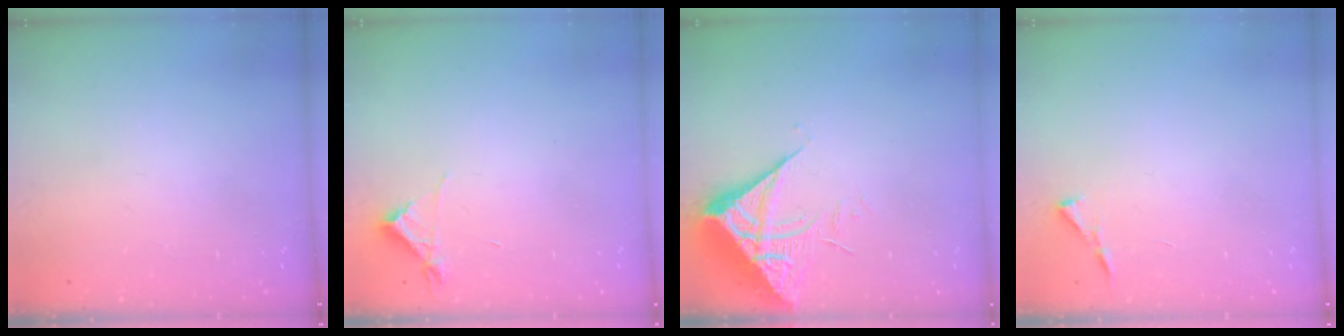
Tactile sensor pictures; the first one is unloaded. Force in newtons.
{"total": 4.4, "press": 4.4, "slide": 0.4}
{"total": 8.0, "press": 8.0, "slide": 0.8}
{"total": 3.5, "press": 3.4, "slide": 0.5}